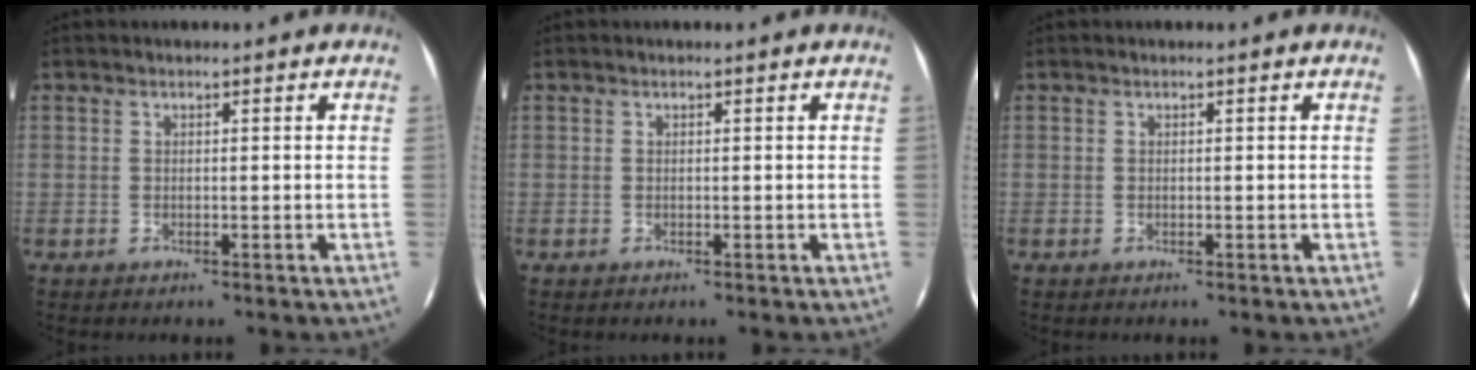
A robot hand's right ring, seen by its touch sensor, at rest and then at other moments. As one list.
[{"total": 0.0}, {"total": 0.0}]